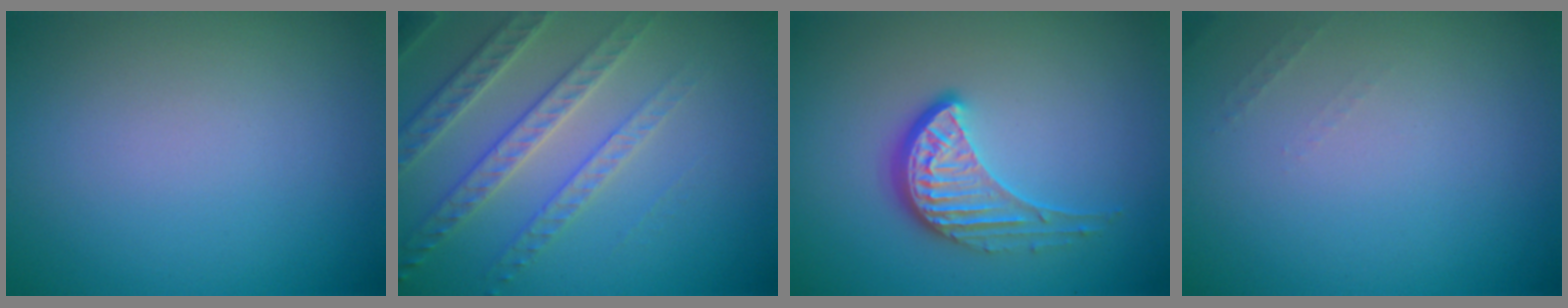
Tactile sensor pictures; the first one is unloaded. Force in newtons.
{"total": 4.1, "press": 3.9, "slide": 1.3}
{"total": 4.0, "press": 2.9, "slide": 2.7}
{"total": 0.6, "press": 0.6, "slide": 0.2}